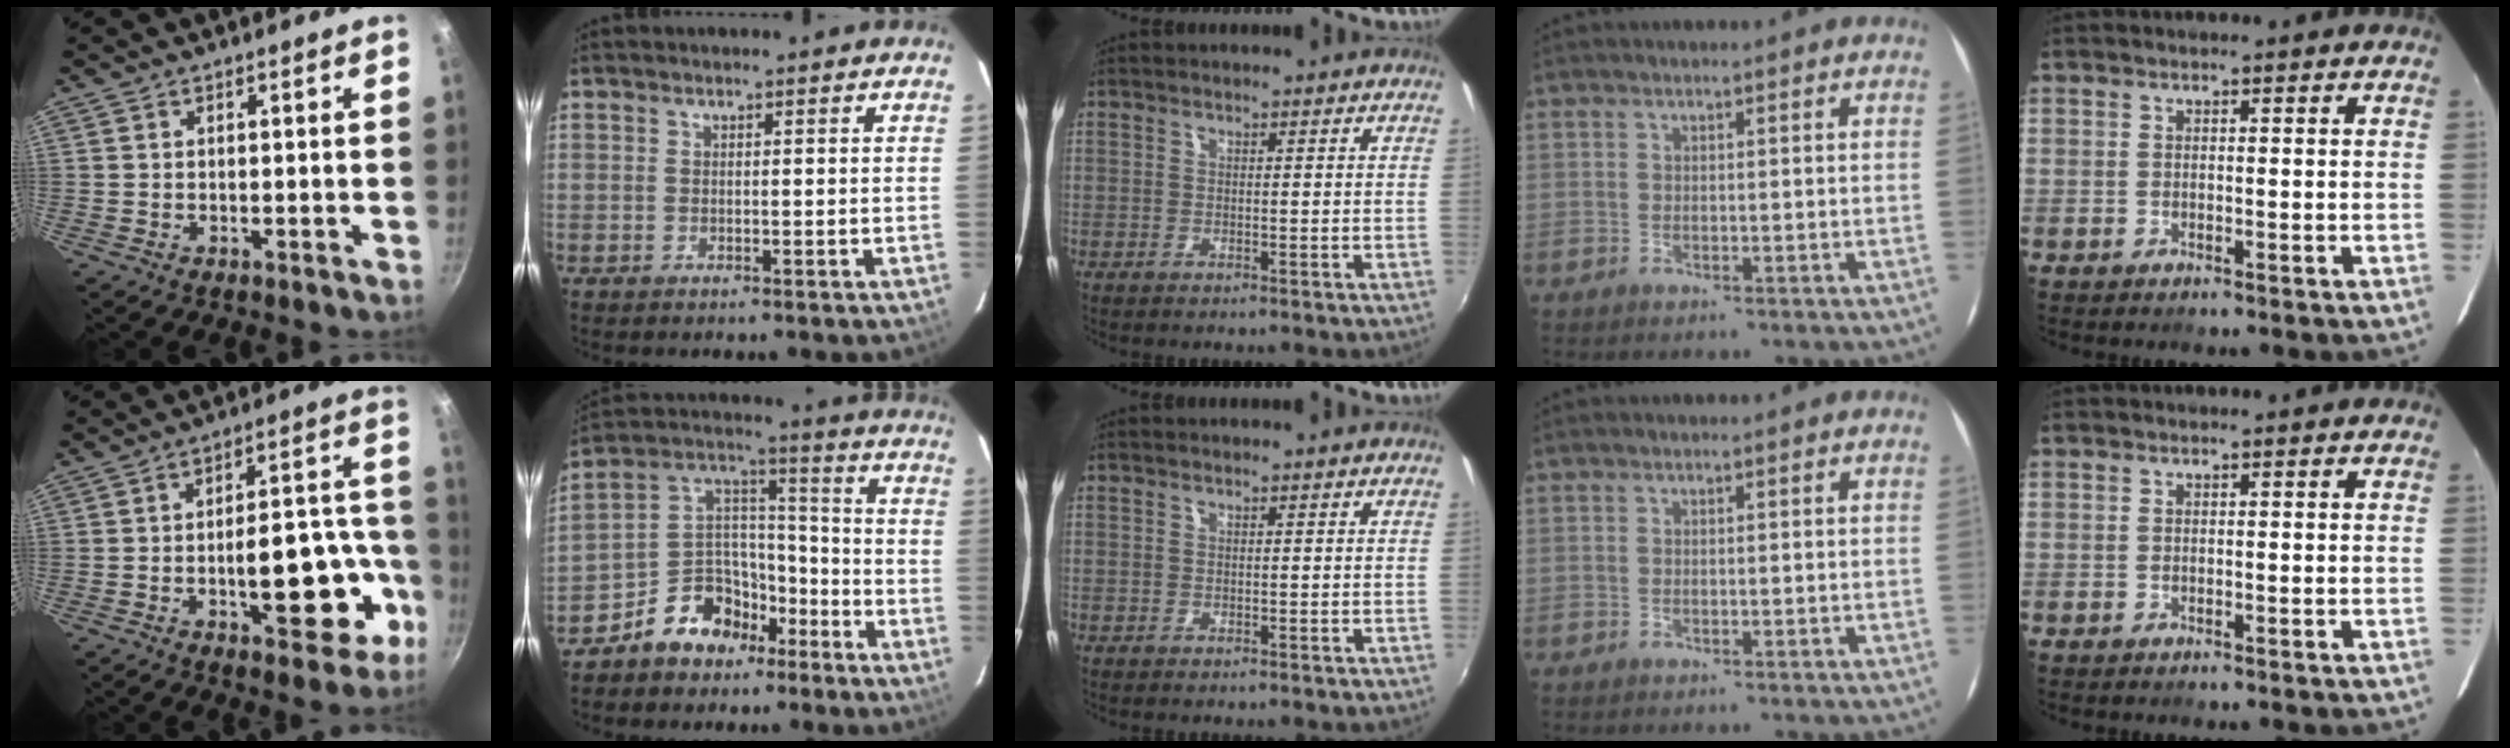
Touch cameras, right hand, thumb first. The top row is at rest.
{"thumb": {"total": 16.6, "force": [-5.8, 7.5, 13.6], "torque": [-0.143, 0.054, -0.075]}, "index": {"total": 11.8, "force": [-7.8, 8.1, 3.7], "torque": [-0.079, 0.065, -0.128]}}